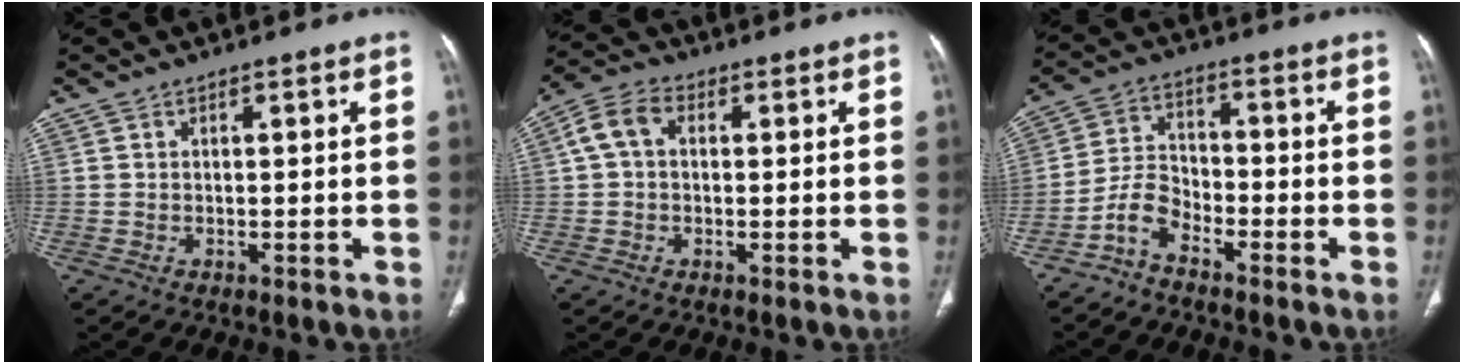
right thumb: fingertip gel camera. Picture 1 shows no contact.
{"total": 6.0, "force": [1.0, 4.3, 4.1], "torque": [-0.079, 0.022, 0.012]}
{"total": 5.7, "force": [-4.2, 2.6, 2.8], "torque": [-0.049, 0.039, -0.095]}